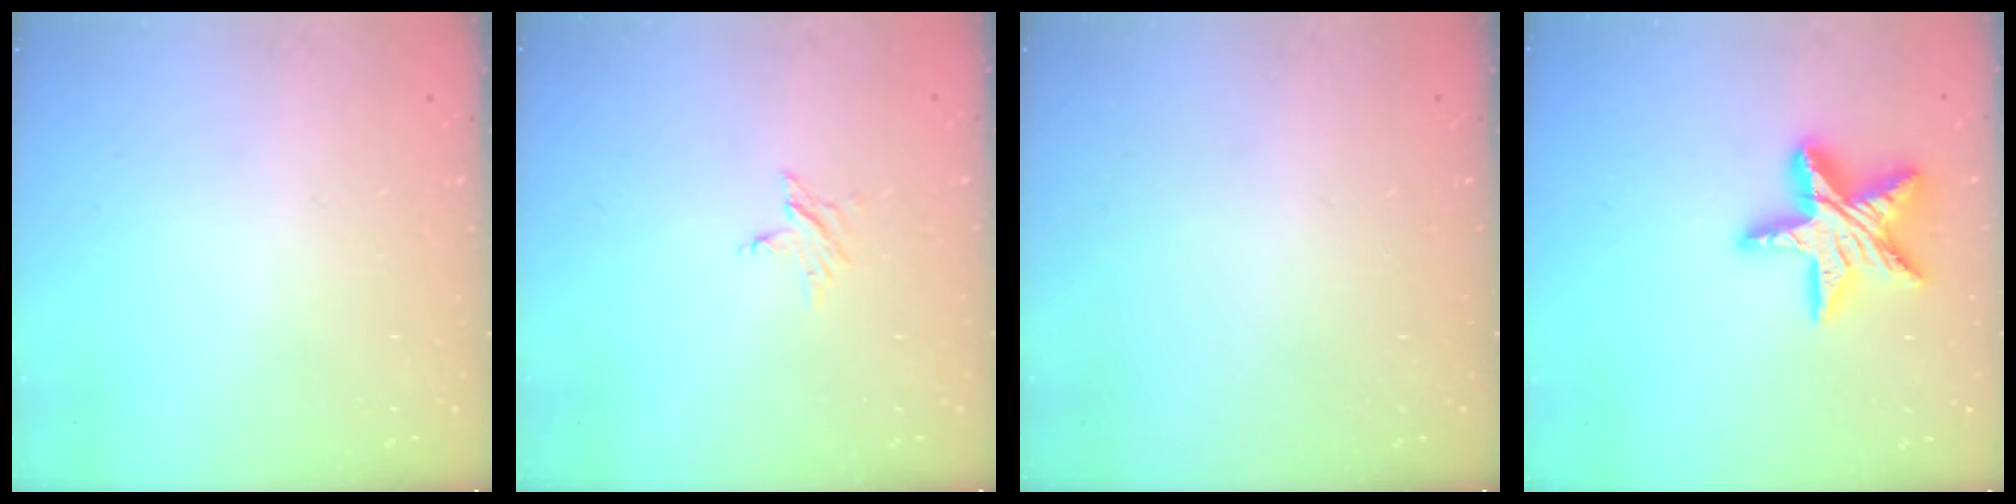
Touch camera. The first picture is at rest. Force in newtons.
{"total": 2.7, "press": 2.7, "slide": 0.3}
{"total": 0.0}
{"total": 18.8, "press": 18.7, "slide": 1.9}